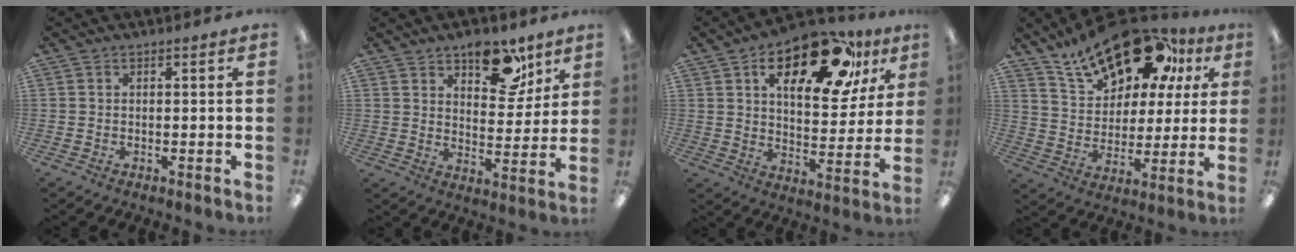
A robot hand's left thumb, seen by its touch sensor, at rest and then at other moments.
{"total": 12.9, "force": [8.5, 6.8, 6.9], "torque": [-0.070, -0.044, 0.144]}
{"total": 20.7, "force": [12.3, 9.4, 13.7], "torque": [-0.196, -0.056, 0.197]}
{"total": 21.9, "force": [15.2, 10.9, 11.5], "torque": [-0.195, -0.084, 0.264]}